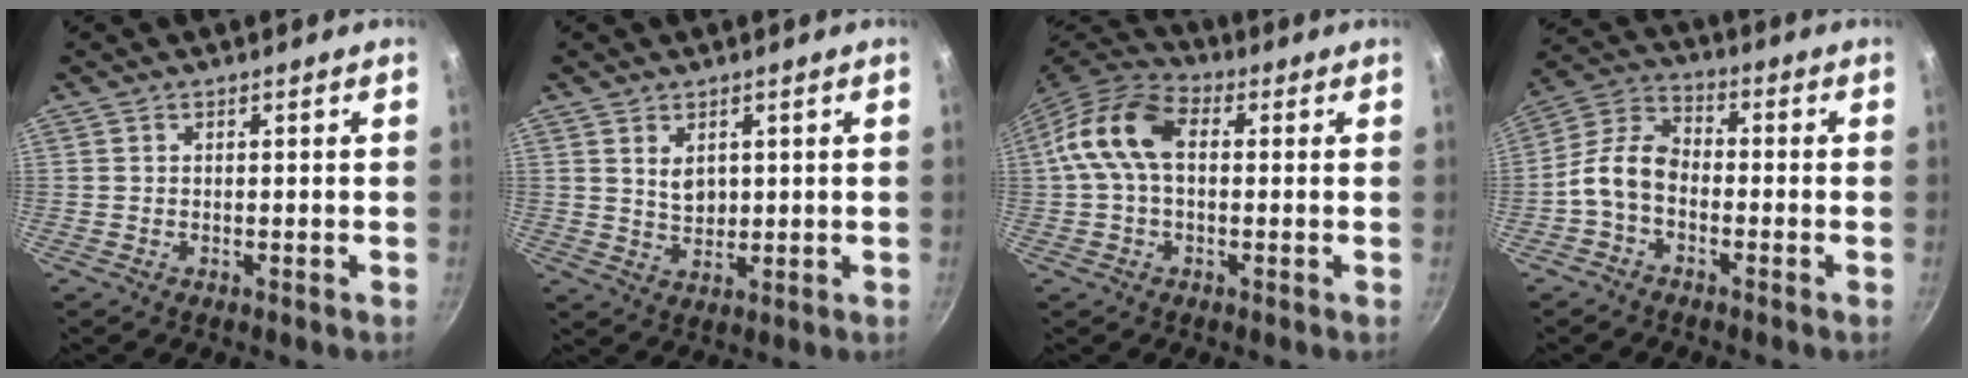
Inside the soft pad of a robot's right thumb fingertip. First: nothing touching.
{"total": 4.1, "force": [1.5, 2.7, 2.7], "torque": [-0.036, -0.013, 0.031]}
{"total": 11.8, "force": [1.2, 7.5, 9.0], "torque": [-0.161, 0.031, 0.003]}
{"total": 8.5, "force": [-2.5, 5.6, 5.9], "torque": [-0.109, 0.042, -0.068]}